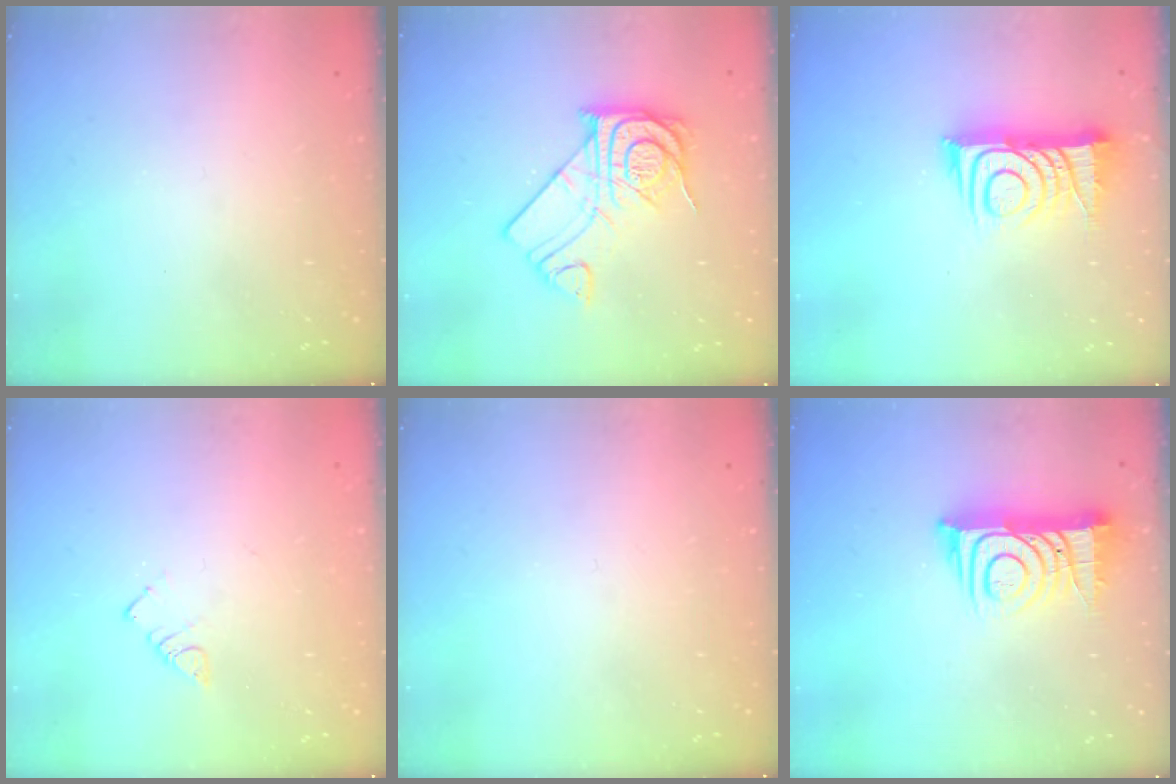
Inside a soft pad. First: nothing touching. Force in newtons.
{"total": 14.3, "press": 14.3, "slide": 1.3}
{"total": 12.6, "press": 12.6, "slide": 0.9}
{"total": 2.8, "press": 2.8, "slide": 0.5}
{"total": 0.0}
{"total": 13.7, "press": 13.7, "slide": 0.8}